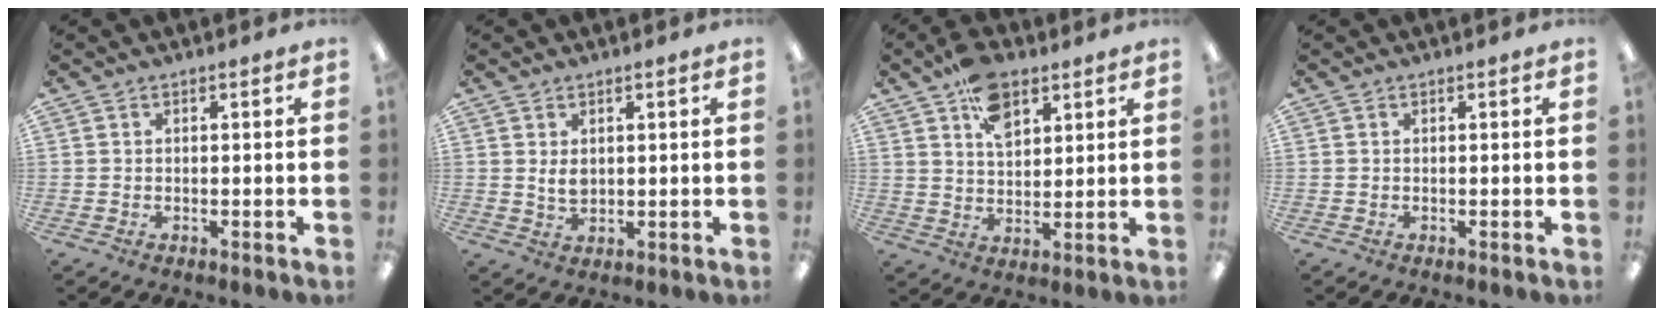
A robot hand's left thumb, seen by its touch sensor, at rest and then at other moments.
{"total": 2.9, "force": [1.0, 1.7, 2.1], "torque": [-0.044, 0.004, 0.018]}
{"total": 9.7, "force": [6.0, 5.4, 5.4], "torque": [-0.082, -0.023, 0.106]}
{"total": 0.0}